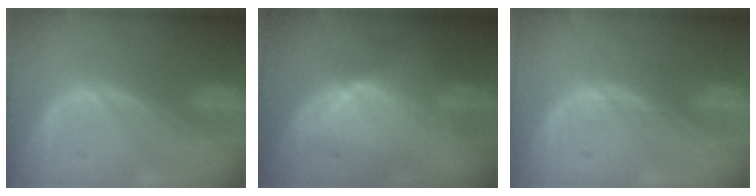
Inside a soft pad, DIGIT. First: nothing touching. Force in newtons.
{"total": 8.1, "press": 7.1, "slide": 3.9}
{"total": 0.8, "press": 0.6, "slide": 0.5}